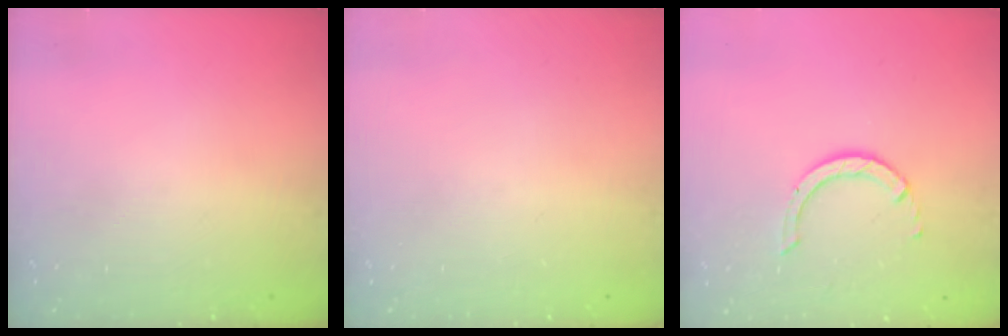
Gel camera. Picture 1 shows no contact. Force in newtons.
{"total": 0.0}
{"total": 3.5, "press": 3.5, "slide": 0.3}